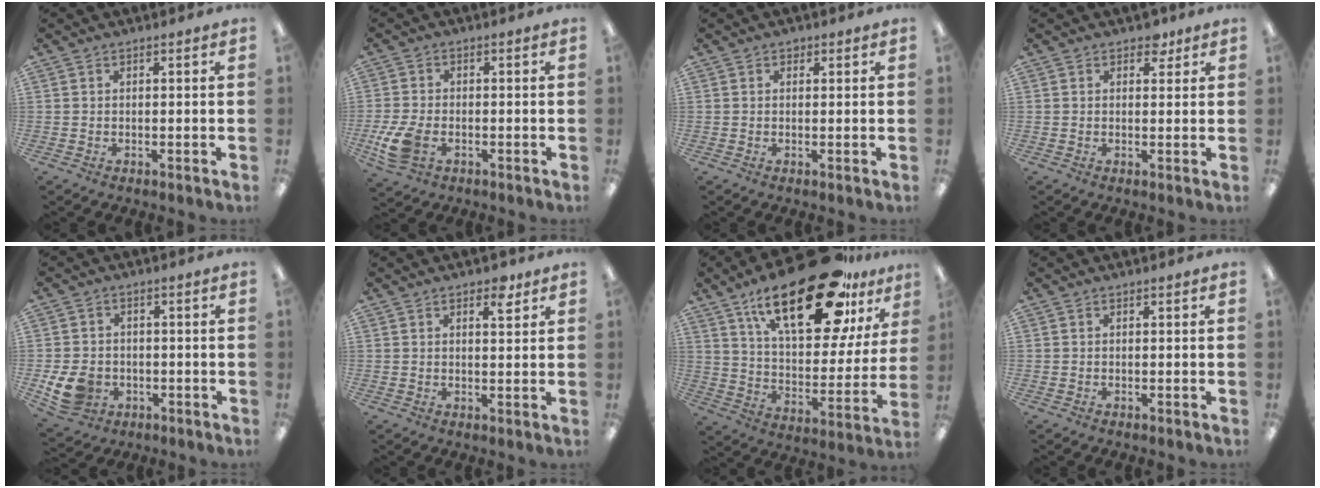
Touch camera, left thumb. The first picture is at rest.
{"total": 8.1, "force": [-2.7, 5.1, 5.7], "torque": [-0.132, 0.001, -0.048]}
{"total": 0.9, "force": [0.6, 0.7, 0.3], "torque": [0.002, 0.000, 0.008]}
{"total": 3.2, "force": [2.1, 2.1, 1.3], "torque": [-0.004, -0.004, 0.035]}
{"total": 8.7, "force": [-2.5, 6.8, 4.8], "torque": [-0.101, 0.006, -0.046]}
{"total": 4.1, "force": [2.7, 1.8, 2.5], "torque": [-0.023, -0.008, 0.041]}
{"total": 28.3, "force": [17.4, 11.2, 19.3], "torque": [-0.292, -0.095, 0.286]}
{"total": 0.0}